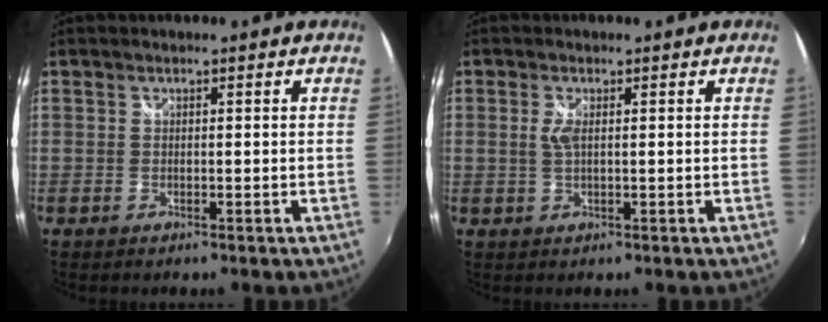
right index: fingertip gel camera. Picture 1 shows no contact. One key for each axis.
{"total": 2.1, "fx": 0.4, "fy": 0.6, "fz": 2.0, "tx": -0.041, "ty": -0.001, "tz": 0.006}